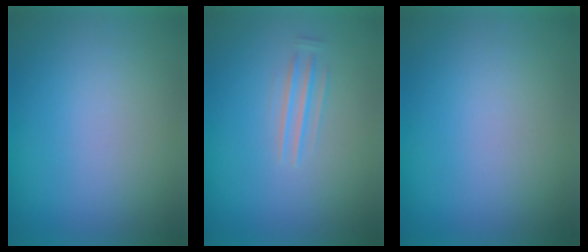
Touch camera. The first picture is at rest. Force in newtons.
{"total": 1.4}
{"total": 0.0}